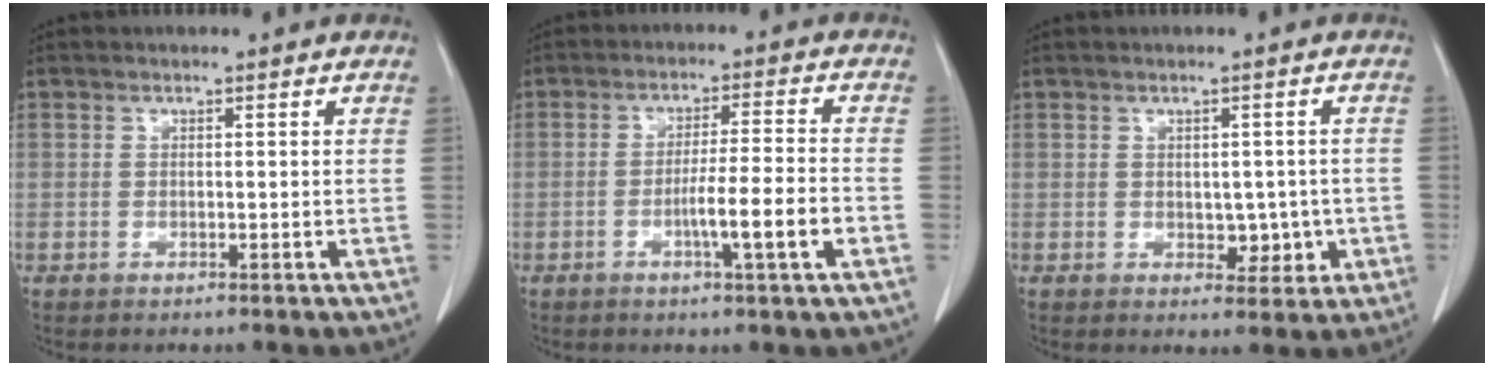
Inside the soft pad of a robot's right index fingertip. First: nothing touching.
{"total": 7.9, "force": [-2.7, -0.5, 7.4], "torque": [-0.118, -0.006, -0.047]}
{"total": 4.4, "force": [-0.7, 2.8, 3.3], "torque": [-0.033, 0.007, 0.001]}